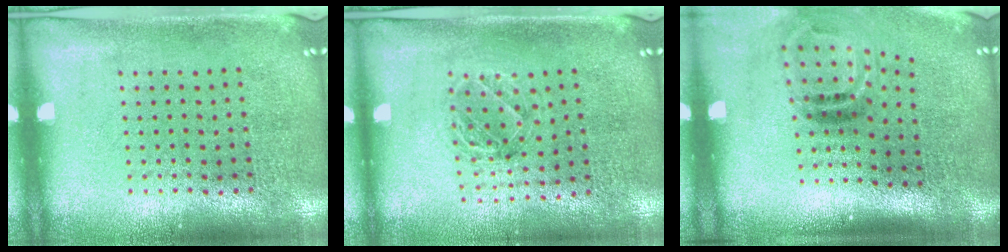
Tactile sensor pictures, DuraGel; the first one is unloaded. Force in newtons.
{"total": 1.1, "press": 1.1, "slide": 0.2}
{"total": 2.0, "press": 1.3, "slide": 1.6}